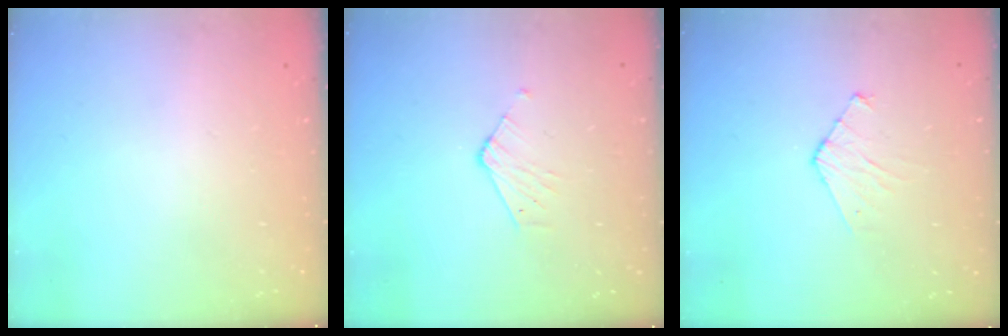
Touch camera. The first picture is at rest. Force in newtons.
{"total": 3.6, "press": 3.6, "slide": 0.3}
{"total": 4.2, "press": 4.2, "slide": 0.4}